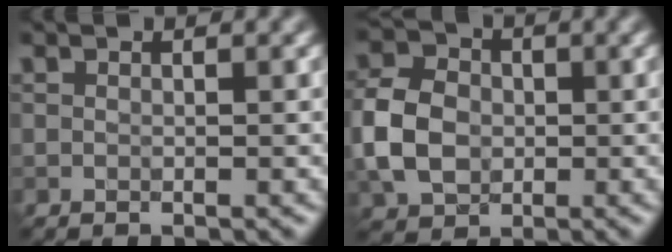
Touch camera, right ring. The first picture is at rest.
{"total": 6.6, "force": [-0.8, 5.2, 4.0], "torque": [-0.094, 0.006, -0.028]}